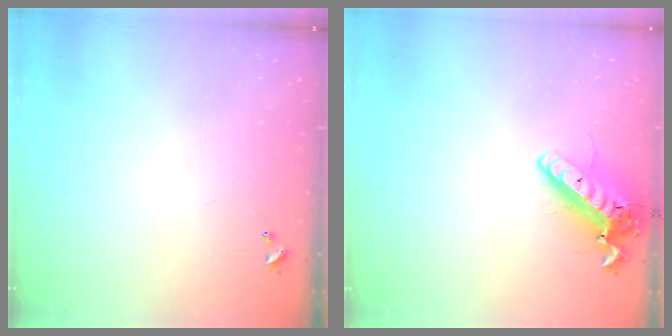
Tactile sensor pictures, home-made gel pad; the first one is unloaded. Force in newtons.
{"total": 14.7, "press": 14.4, "slide": 2.9}